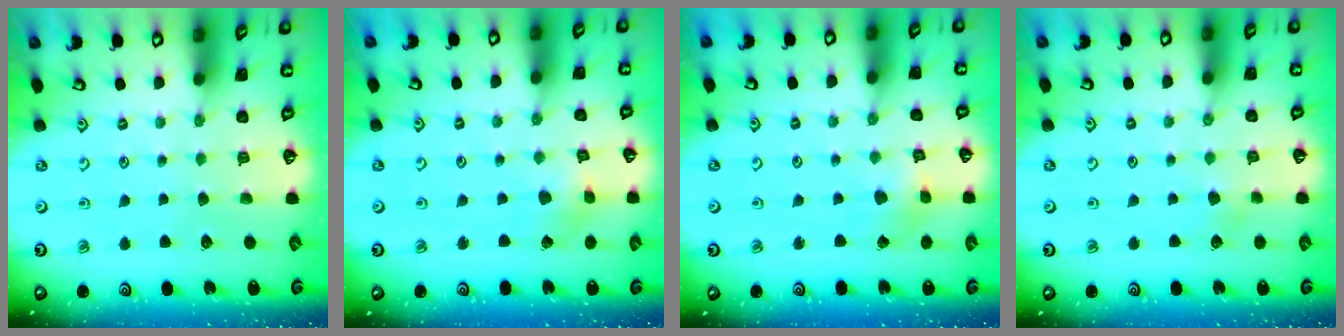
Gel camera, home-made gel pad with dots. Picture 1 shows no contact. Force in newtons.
{"total": 2.8, "press": 2.8, "slide": 0.3}
{"total": 2.7, "press": 2.6, "slide": 0.3}
{"total": 2.7, "press": 2.7, "slide": 0.4}